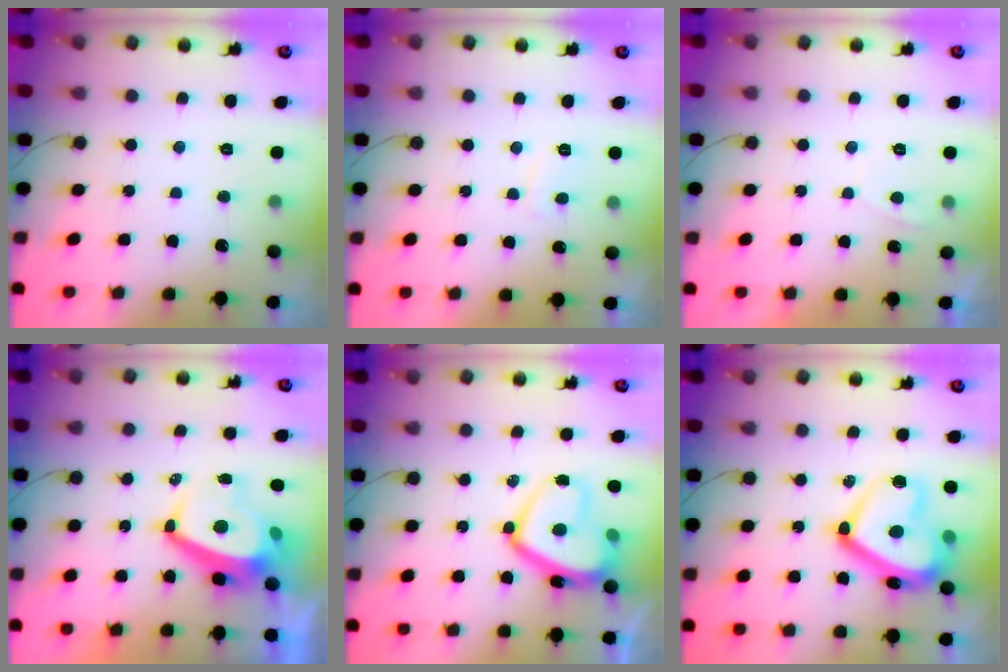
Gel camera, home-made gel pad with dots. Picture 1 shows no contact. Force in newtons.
{"total": 2.7, "press": 2.6, "slide": 0.8}
{"total": 0.5, "press": 0.2, "slide": 0.5}
{"total": 8.4, "press": 8.4, "slide": 0.9}
{"total": 14.9, "press": 14.8, "slide": 1.4}
{"total": 19.0, "press": 19.0, "slide": 1.3}